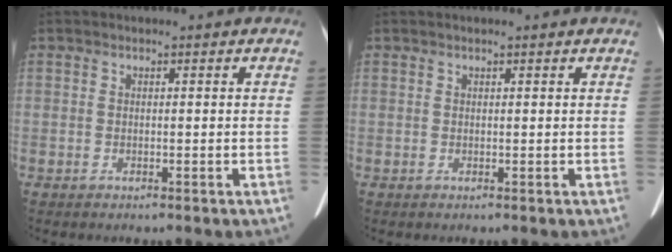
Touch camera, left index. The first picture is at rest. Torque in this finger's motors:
{"motor_torque": [-0.02, -0.04, 0.03, 0.01]}